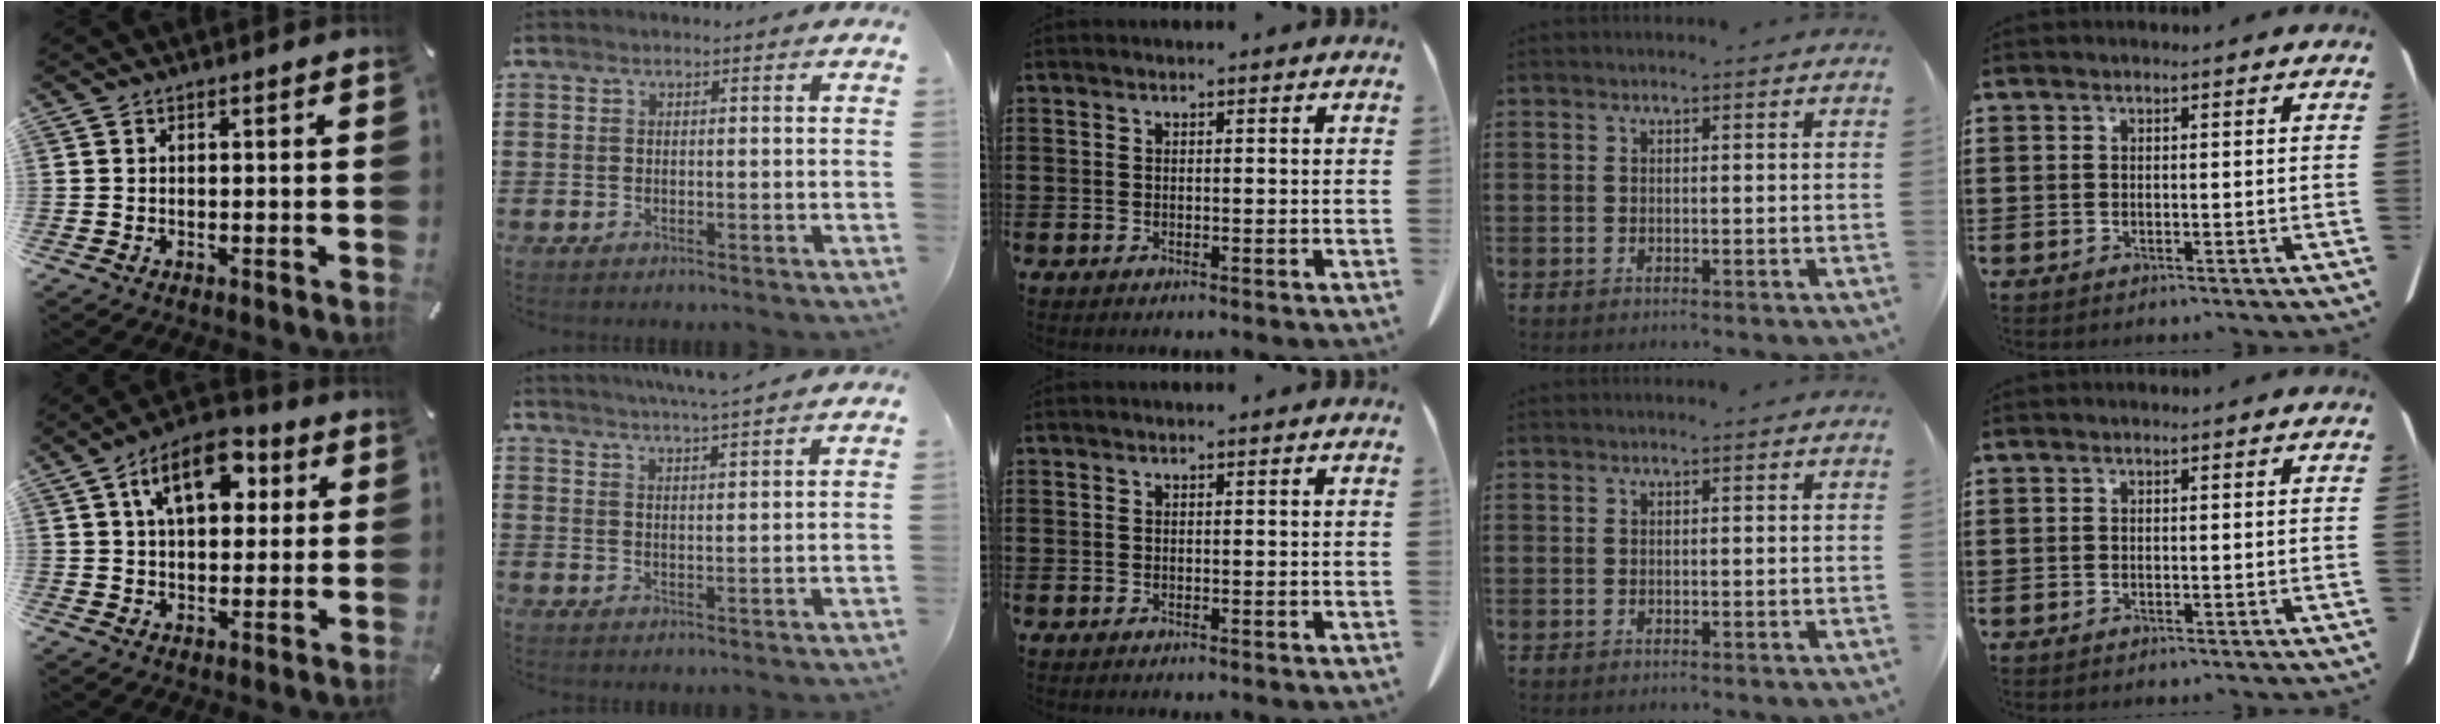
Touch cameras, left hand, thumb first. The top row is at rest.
{"thumb": {"total": 12.2, "force": [4.4, 7.3, 8.8], "torque": [-0.130, 0.001, 0.074]}, "index": {"total": 4.0, "force": [3.8, -0.5, 1.1], "torque": [-0.035, -0.017, 0.067]}}